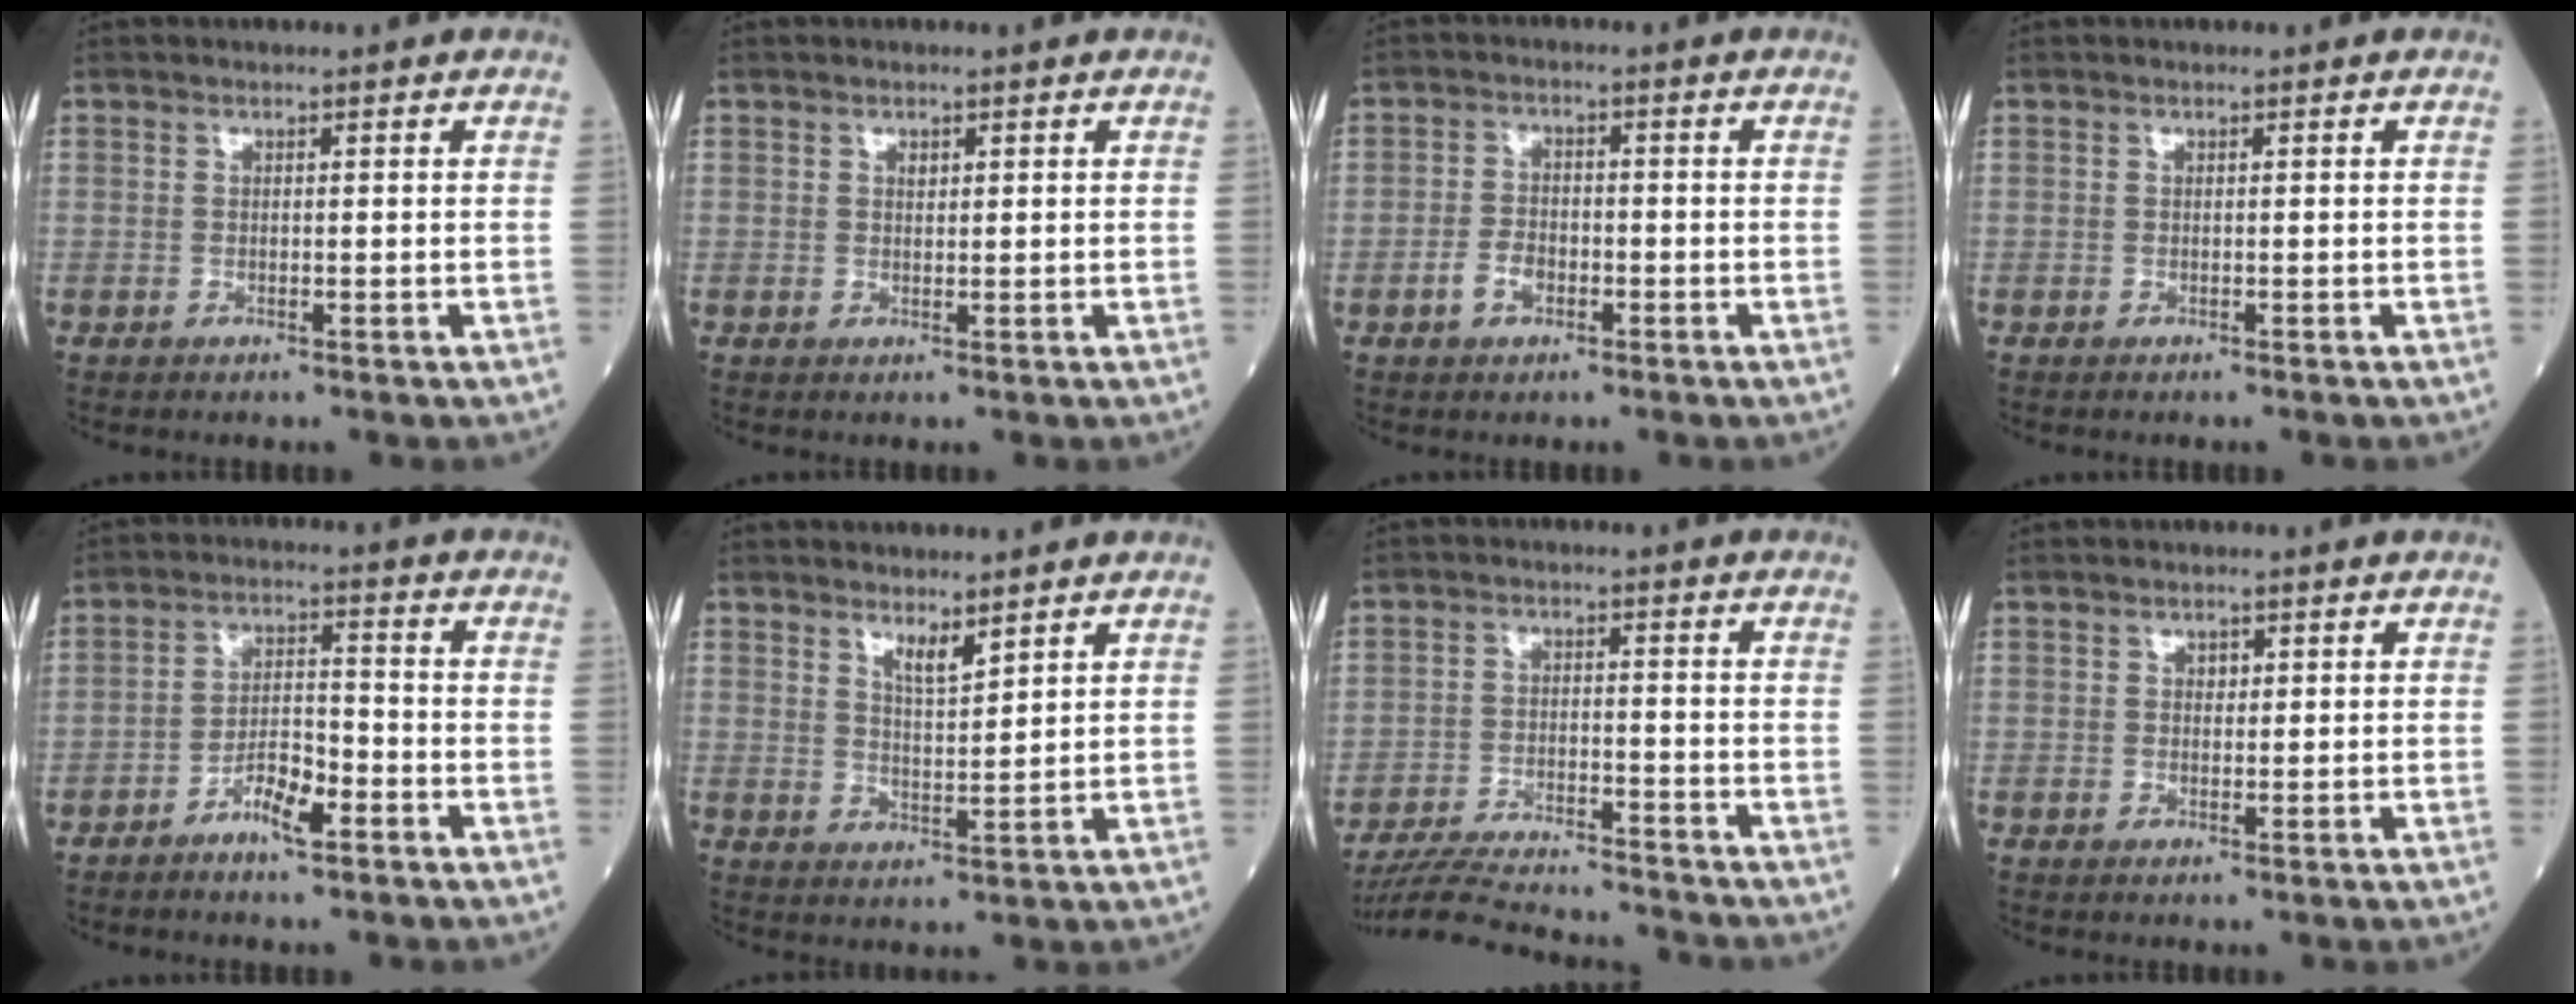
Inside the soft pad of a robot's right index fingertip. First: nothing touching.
{"total": 0.8, "force": [0.4, 0.5, 0.5], "torque": [-0.007, -0.003, 0.007]}
{"total": 3.4, "force": [-1.6, 2.0, 2.2], "torque": [-0.046, 0.005, -0.031]}
{"total": 0.5, "force": [-0.5, 0.0, 0.2], "torque": [0.000, 0.000, -0.009]}
{"total": 5.4, "force": [-3.4, 1.3, 4.0], "torque": [-0.076, 0.009, -0.062]}
{"total": 3.0, "force": [2.5, 0.3, 1.8], "torque": [-0.035, -0.012, 0.048]}
{"total": 12.2, "force": [-11.7, 1.0, 3.4], "torque": [-0.061, -0.005, -0.190]}
{"total": 1.0, "force": [0.4, 0.8, 0.5], "torque": [-0.004, -0.001, 0.005]}